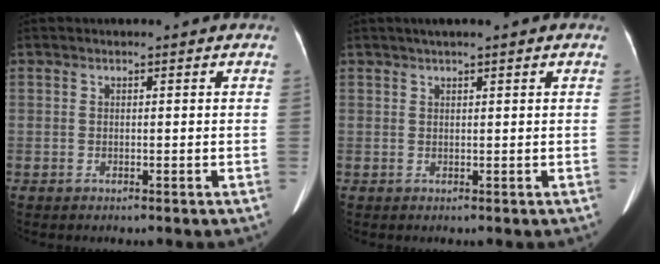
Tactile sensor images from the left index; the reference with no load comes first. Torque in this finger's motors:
{"motor_torque": [0.42, -0.31, 0.06, 0.01]}